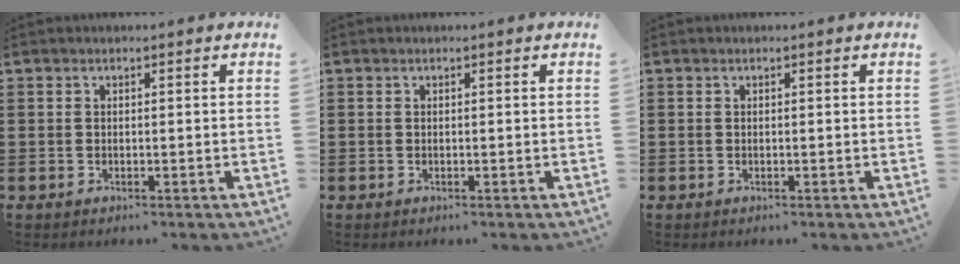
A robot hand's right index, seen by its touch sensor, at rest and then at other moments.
{"total": 0.0}
{"total": 0.0}